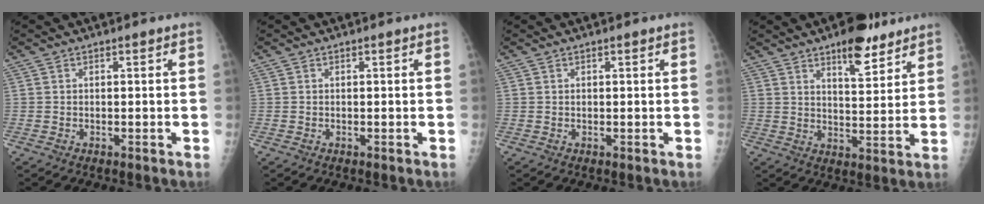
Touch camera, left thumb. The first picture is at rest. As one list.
[{"total": 0.0}, {"total": 0.8, "force": [0.3, 0.3, 0.7], "torque": [-0.009, 0.005, 0.005]}, {"total": 10.1, "force": [6.7, 3.7, 6.6], "torque": [-0.075, -0.039, 0.099]}]